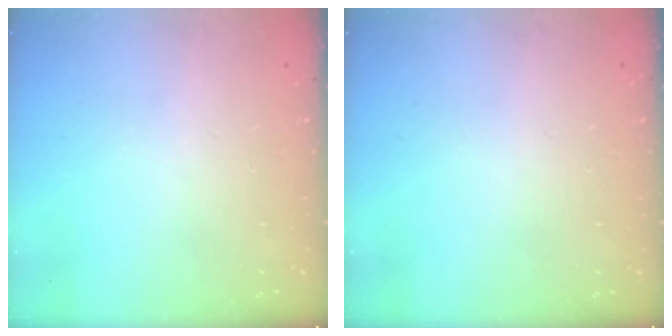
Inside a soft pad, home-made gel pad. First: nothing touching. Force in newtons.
{"total": 0.0}